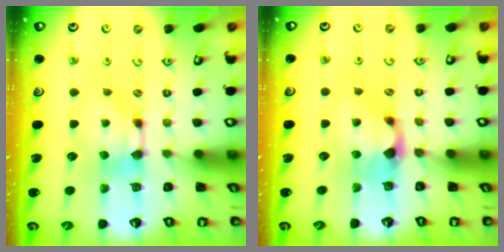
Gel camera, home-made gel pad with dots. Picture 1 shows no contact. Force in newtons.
{"total": 1.1, "press": 0.3, "slide": 1.1}